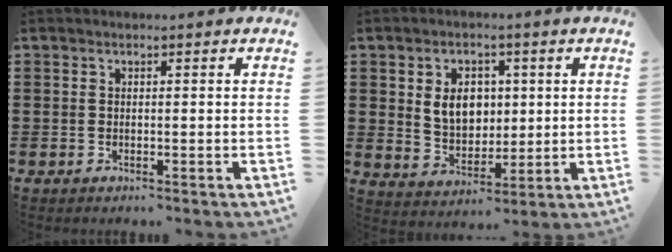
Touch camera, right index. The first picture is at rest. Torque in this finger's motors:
{"motor_torque": [1.04, 0.07, 0.62, 0.08]}